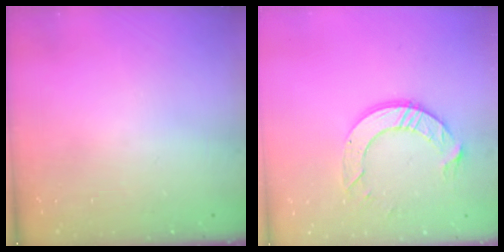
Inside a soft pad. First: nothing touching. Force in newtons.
{"total": 9.7, "press": 9.7, "slide": 0.8}